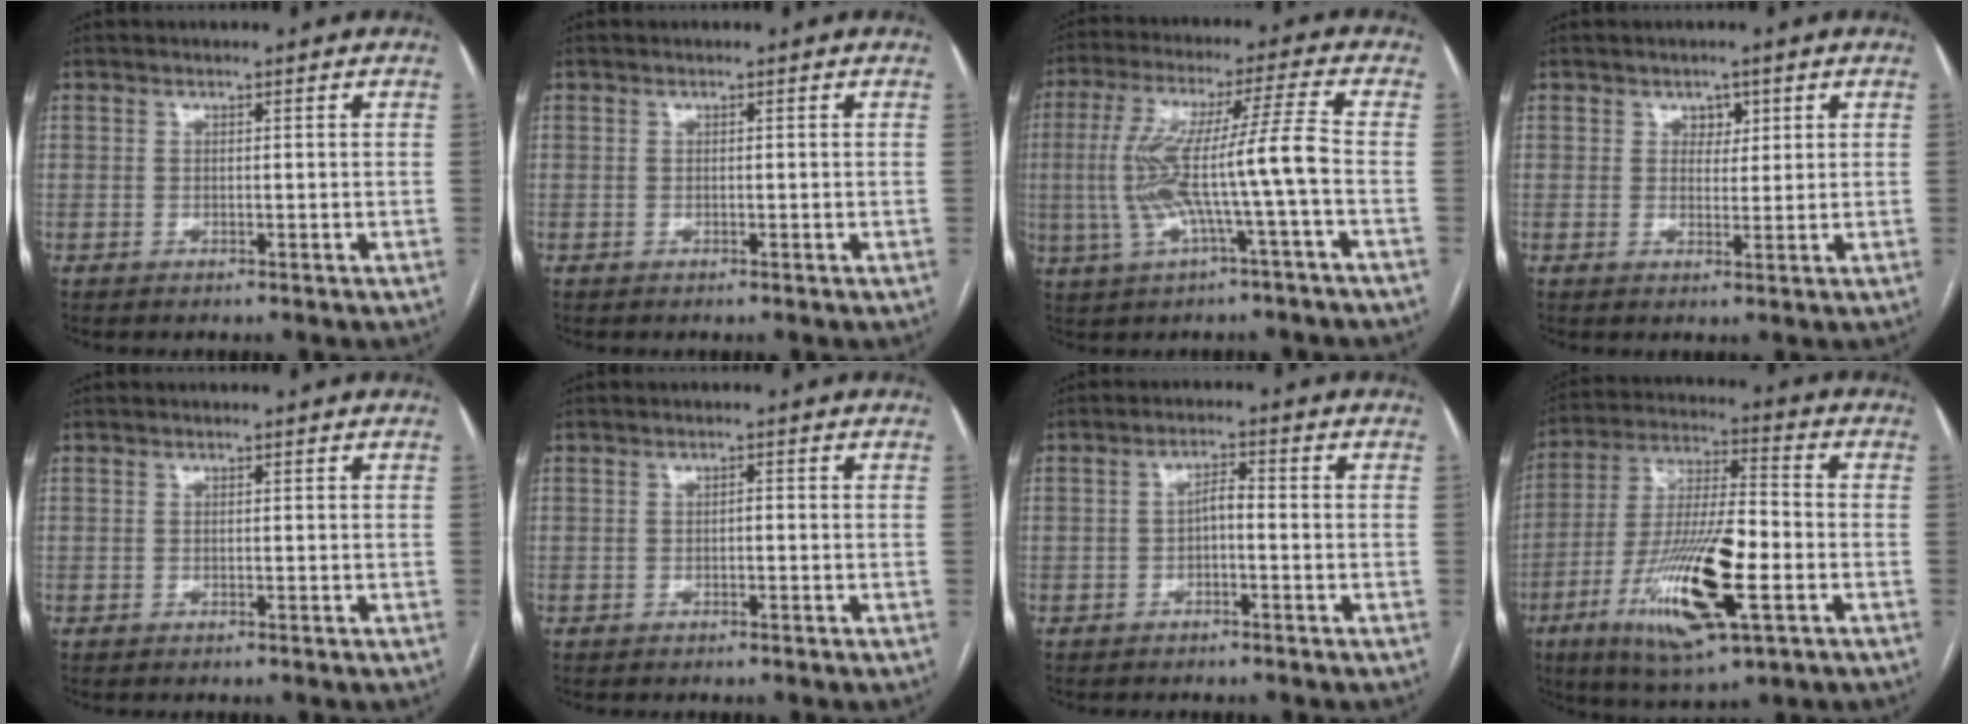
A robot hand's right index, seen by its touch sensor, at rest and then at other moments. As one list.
[{"total": 0.0}, {"total": 11.9, "force": [-2.2, -0.4, 11.7], "torque": [-0.238, 0.023, -0.041]}, {"total": 2.4, "force": [1.2, 1.7, 1.2], "torque": [-0.010, 0.001, 0.019]}, {"total": 0.0}, {"total": 0.6, "force": [-0.2, 0.2, 0.5], "torque": [-0.006, 0.003, -0.004]}, {"total": 2.4, "force": [-0.6, 0.8, 2.2], "torque": [-0.035, 0.010, -0.010]}, {"total": 18.3, "force": [-6.1, 4.4, 16.7], "torque": [-0.327, -0.015, -0.100]}]